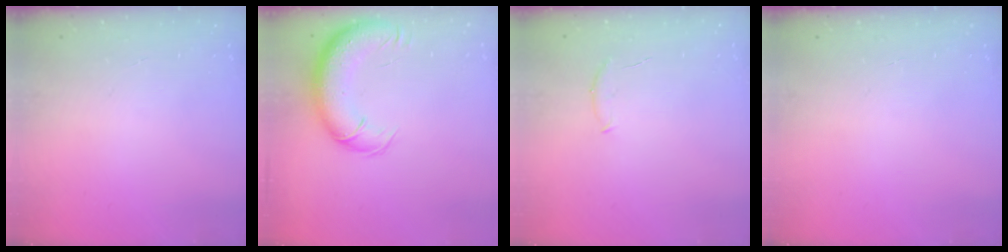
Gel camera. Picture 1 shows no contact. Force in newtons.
{"total": 13.8, "press": 13.2, "slide": 4.1}
{"total": 6.1, "press": 6.0, "slide": 1.1}
{"total": 0.0}